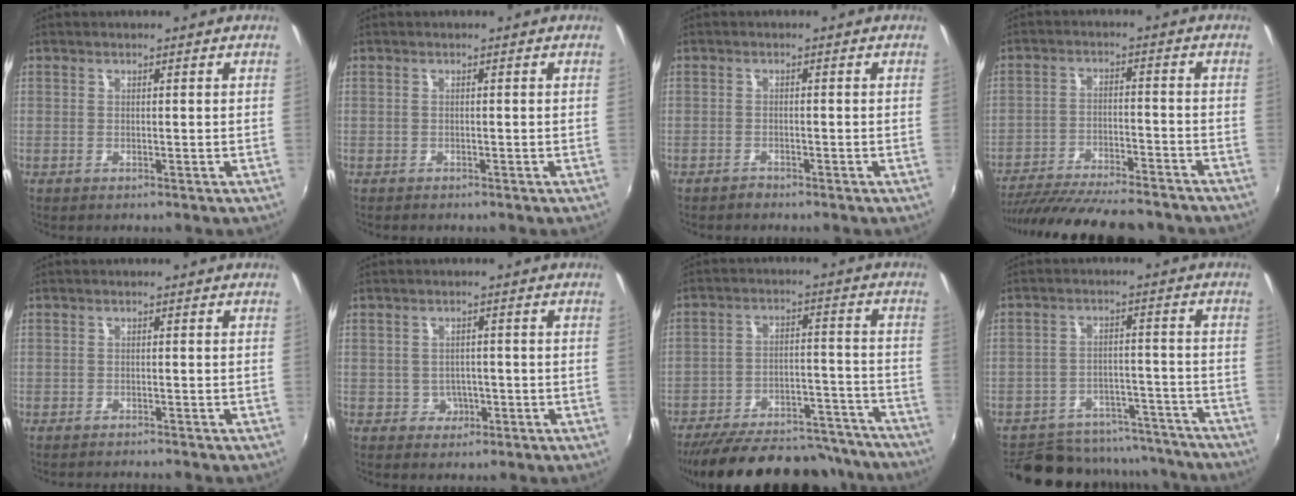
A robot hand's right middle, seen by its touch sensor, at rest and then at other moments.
{"total": 0.7, "force": [-0.6, 0.3, 0.0], "torque": [-0.004, -0.002, -0.010]}
{"total": 1.2, "force": [-1.1, 0.1, 0.0], "torque": [-0.002, -0.001, -0.022]}
{"total": 20.9, "force": [-18.2, 4.3, 9.3], "torque": [-0.182, -0.031, -0.270]}
{"total": 3.2, "force": [-3.0, 0.0, 0.8], "torque": [-0.027, -0.014, -0.052]}
{"total": 2.8, "force": [-0.9, 2.6, 0.2], "torque": [-0.005, 0.005, -0.010]}
{"total": 27.9, "force": [-24.3, 9.1, 10.3], "torque": [-0.198, 0.020, -0.313]}
{"total": 19.5, "force": [-17.2, 7.6, 5.2], "torque": [-0.112, 0.037, -0.211]}